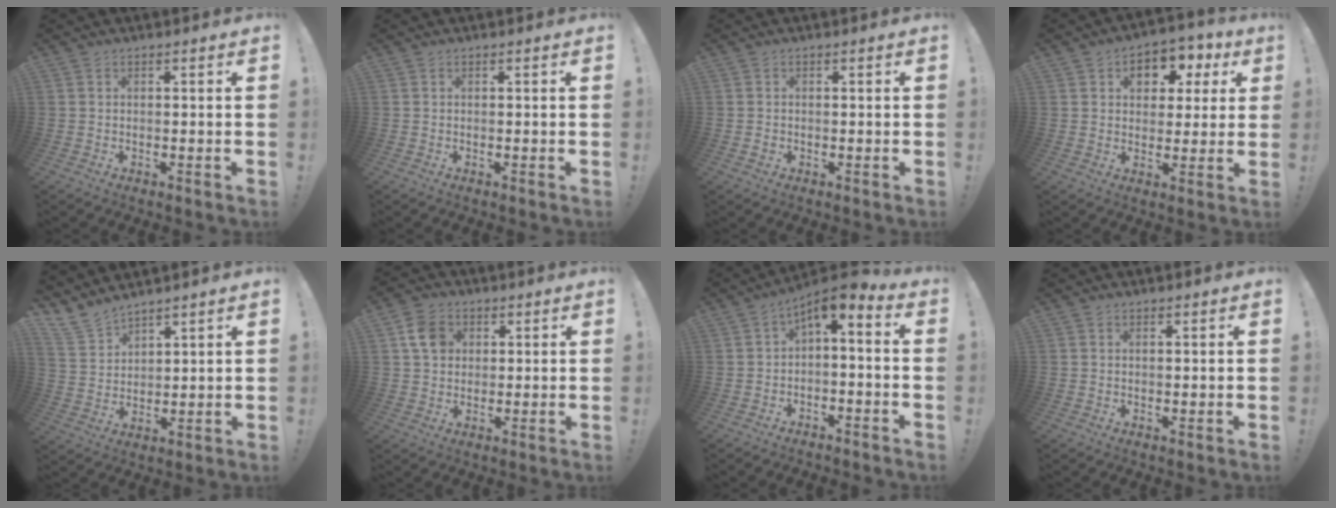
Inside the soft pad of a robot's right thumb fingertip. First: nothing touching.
{"total": 0.0}
{"total": 1.0, "force": [-0.5, 0.8, 0.4], "torque": [-0.011, 0.006, -0.008]}
{"total": 9.3, "force": [3.0, 6.9, 5.4], "torque": [-0.068, -0.007, 0.054]}
{"total": 7.2, "force": [6.6, 2.5, 1.6], "torque": [-0.049, -0.048, 0.131]}
{"total": 8.0, "force": [2.8, 6.6, 3.5], "torque": [-0.050, 0.000, 0.057]}
{"total": 4.3, "force": [-0.1, 1.2, 4.1], "torque": [-0.071, -0.002, -0.002]}
{"total": 0.6, "force": [0.3, 0.2, 0.4], "torque": [-0.015, 0.003, 0.007]}